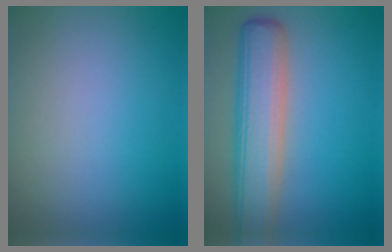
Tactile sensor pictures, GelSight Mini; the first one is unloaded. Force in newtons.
{"total": 7.0, "press": 7.0, "slide": 0.6}